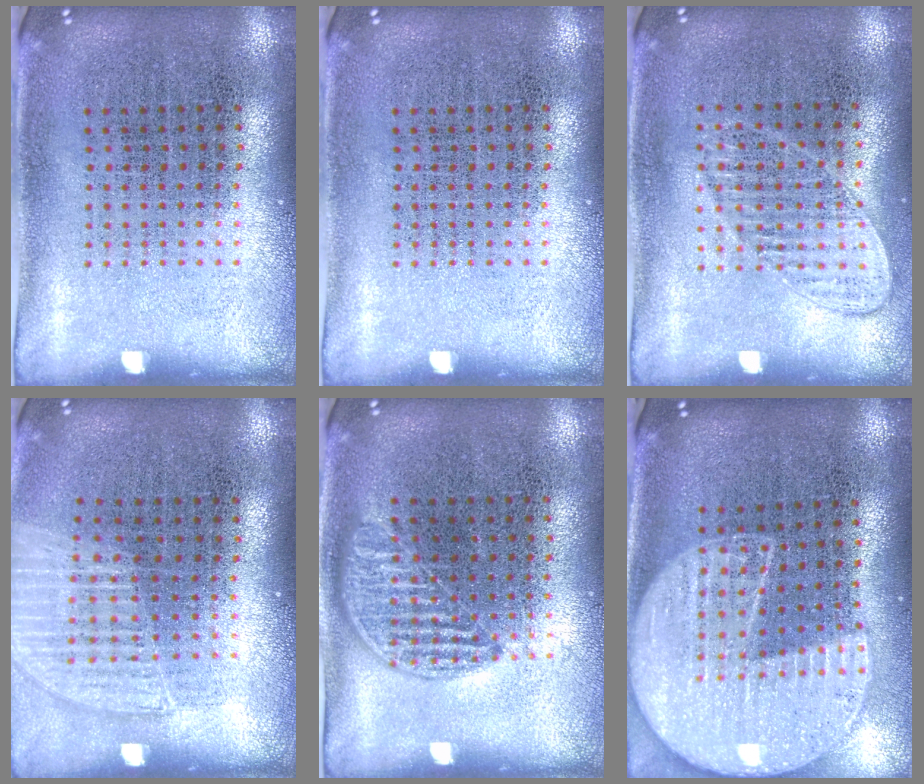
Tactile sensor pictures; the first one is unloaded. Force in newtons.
{"total": 0.0}
{"total": 1.2, "press": 1.1, "slide": 0.4}
{"total": 1.1, "press": 1.1, "slide": 0.3}
{"total": 0.9, "press": 0.8, "slide": 0.4}
{"total": 2.2, "press": 1.9, "slide": 1.0}